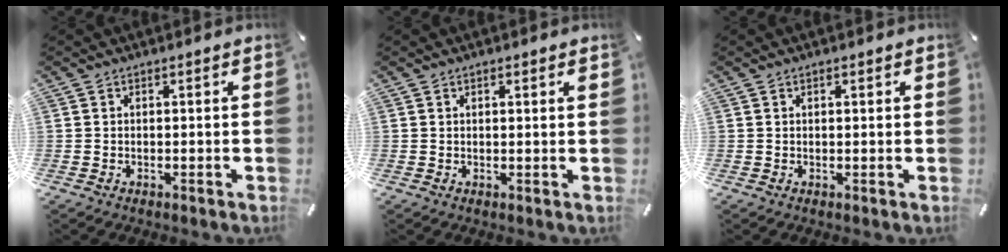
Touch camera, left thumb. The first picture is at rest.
{"total": 0.9, "force": [0.5, 0.2, 0.6], "torque": [-0.005, -0.004, 0.007]}
{"total": 0.6, "force": [0.3, 0.3, 0.4], "torque": [-0.008, 0.002, 0.005]}